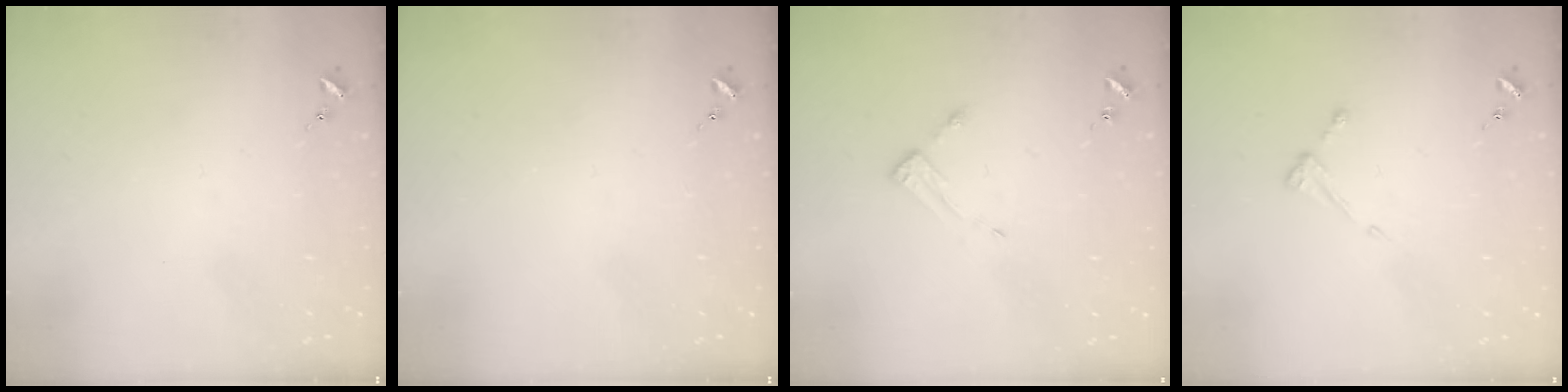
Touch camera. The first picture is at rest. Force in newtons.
{"total": 0.0}
{"total": 3.3, "press": 3.2, "slide": 0.3}
{"total": 4.3, "press": 4.3, "slide": 0.5}